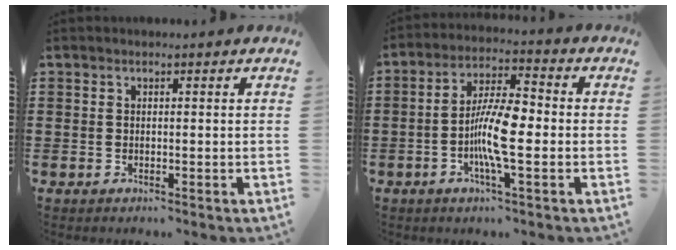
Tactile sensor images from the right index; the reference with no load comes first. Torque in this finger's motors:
{"motor_torque": [2.14, 0.00, 0.39, 0.21]}